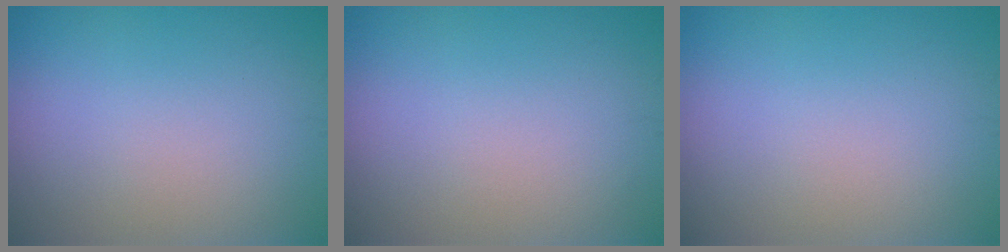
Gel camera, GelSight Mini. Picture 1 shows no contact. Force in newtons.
{"total": 0.0}
{"total": 0.0}